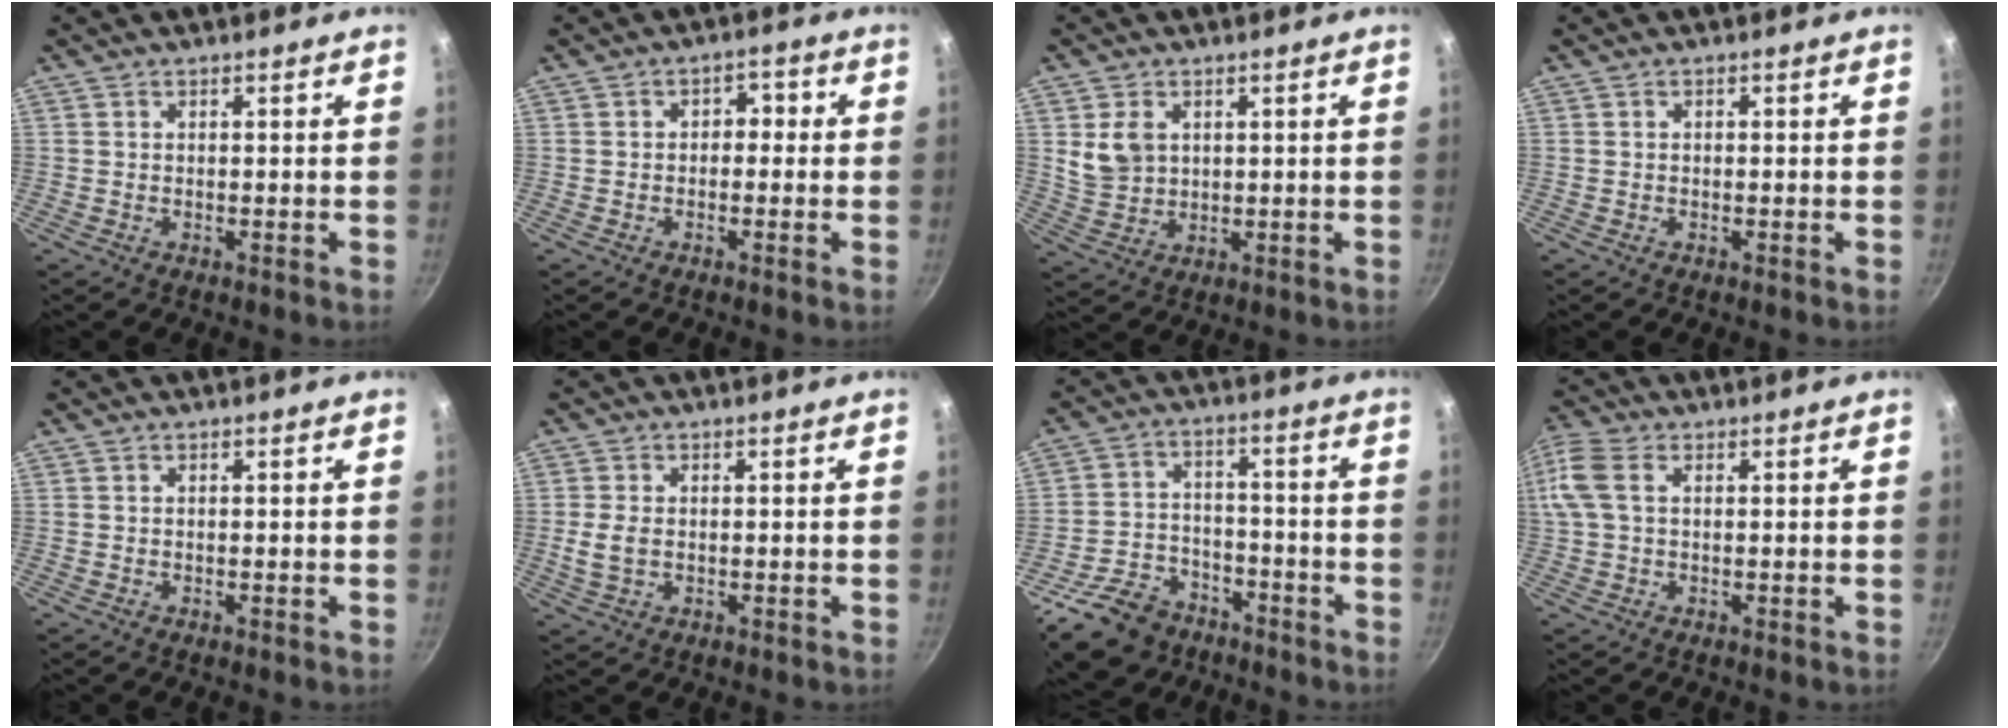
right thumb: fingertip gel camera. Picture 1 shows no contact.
{"total": 2.9, "force": [-0.4, 2.2, 1.8], "torque": [-0.001, 0.011, -0.013]}
{"total": 6.3, "force": [1.9, 4.8, 3.6], "torque": [-0.055, -0.010, 0.047]}
{"total": 0.0}
{"total": 0.0}
{"total": 3.8, "force": [-0.2, 2.6, 2.7], "torque": [-0.054, -0.002, -0.001]}
{"total": 13.8, "force": [-9.2, 8.8, 5.4], "torque": [-0.088, 0.059, -0.150]}
{"total": 8.1, "force": [1.9, 4.8, 6.2], "torque": [-0.142, 0.019, 0.031]}